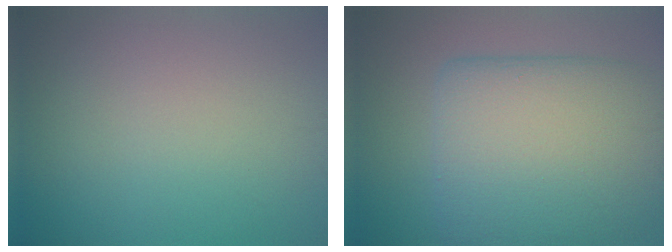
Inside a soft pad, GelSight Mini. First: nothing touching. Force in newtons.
{"total": 11.0, "press": 10.9, "slide": 0.9}